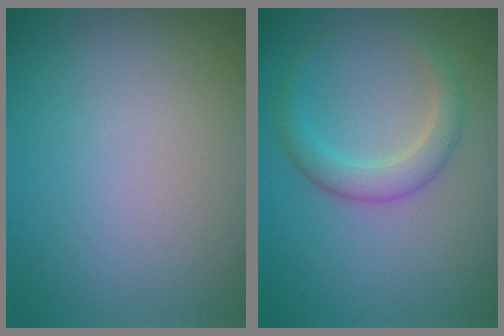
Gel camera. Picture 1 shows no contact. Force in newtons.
{"total": 2.7, "press": 2.7, "slide": 0.1}